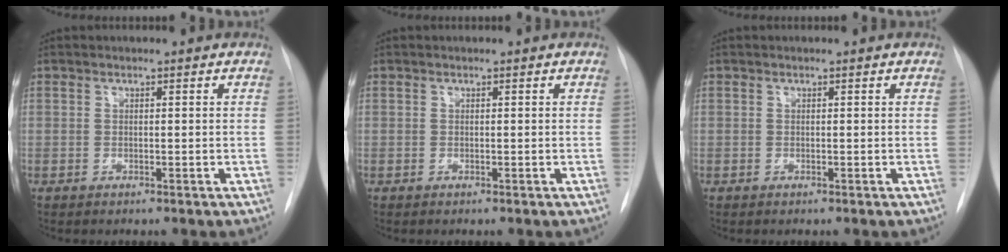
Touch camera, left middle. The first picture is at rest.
{"total": 0.0}
{"total": 0.0}